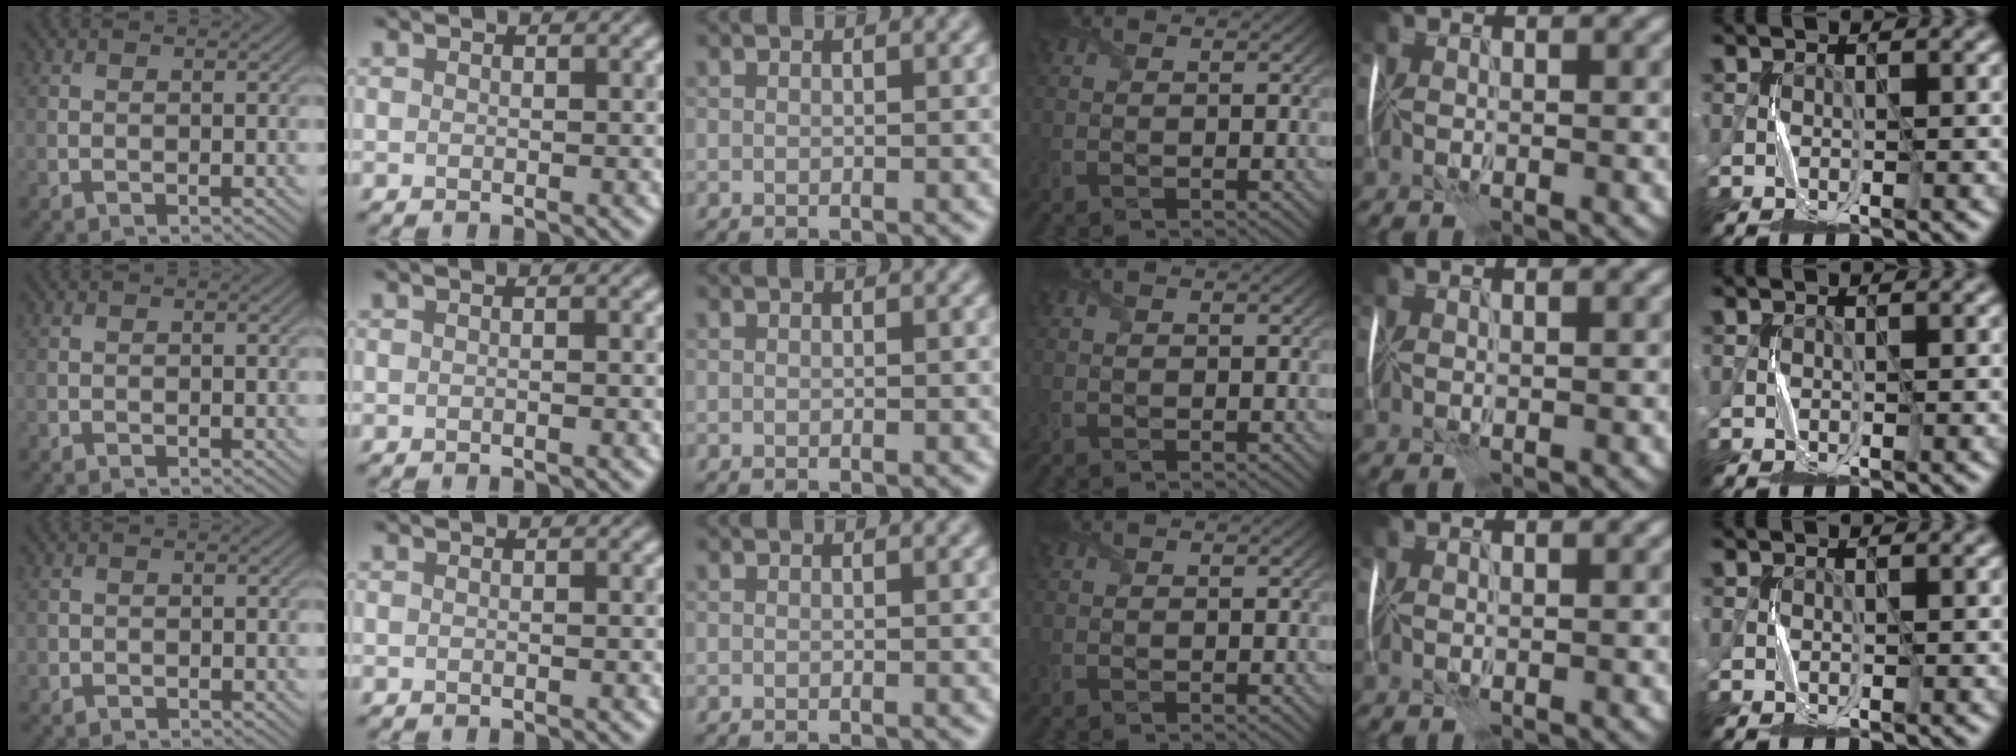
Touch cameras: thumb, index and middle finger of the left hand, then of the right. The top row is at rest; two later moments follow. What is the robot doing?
{"motion": "fold", "object": "plastic wrap"}